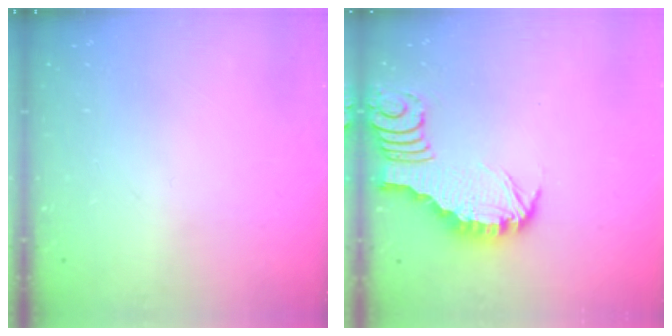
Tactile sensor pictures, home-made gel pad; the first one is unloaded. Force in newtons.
{"total": 3.0, "press": 2.9, "slide": 0.3}